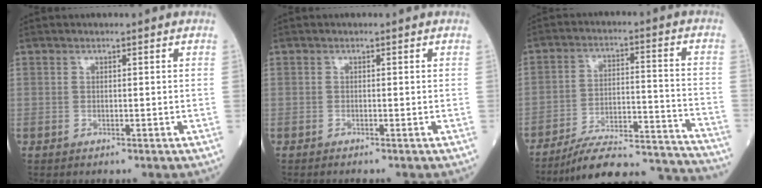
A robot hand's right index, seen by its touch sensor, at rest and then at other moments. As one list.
[{"total": 1.1, "force": [-1.0, -0.1, 0.5], "torque": [-0.011, -0.002, -0.012]}, {"total": 21.3, "force": [-20.3, 1.9, 6.3], "torque": [-0.071, 0.018, -0.289]}]